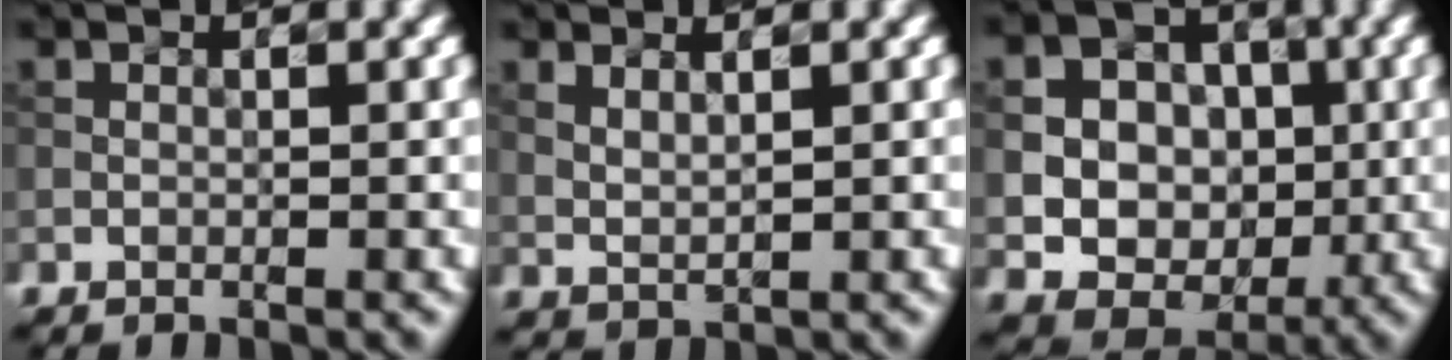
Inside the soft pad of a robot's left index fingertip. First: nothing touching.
{"total": 1.3, "force": [0.9, 0.3, 0.9], "torque": [-0.022, -0.003, 0.021]}
{"total": 12.0, "force": [1.3, 10.8, 5.0], "torque": [-0.110, 0.028, 0.020]}